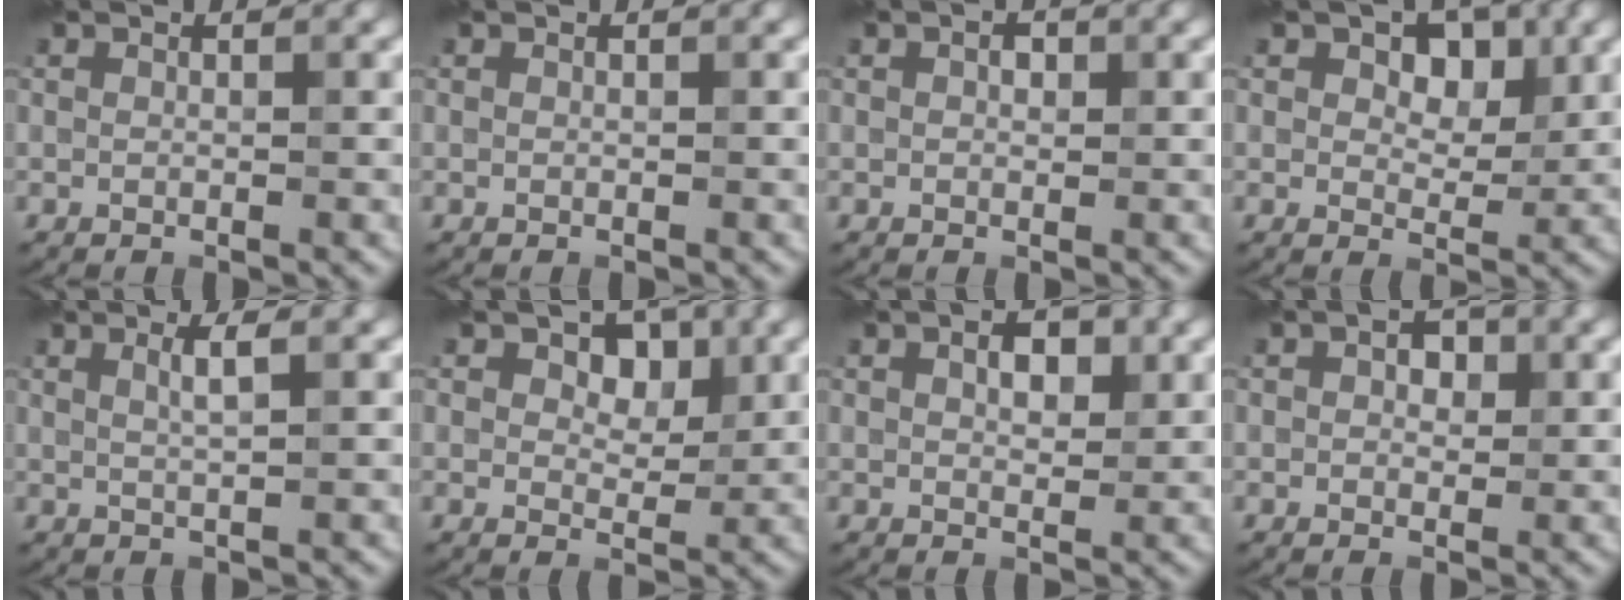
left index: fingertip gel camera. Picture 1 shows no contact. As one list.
[{"total": 0.0}, {"total": 1.0, "force": [0.2, 0.7, 0.7], "torque": [-0.011, 0.001, 0.001]}, {"total": 4.2, "force": [1.5, 2.7, 2.7], "torque": [-0.040, -0.004, 0.014]}, {"total": 1.9, "force": [0.7, 0.5, 1.7], "torque": [-0.027, 0.001, 0.008]}, {"total": 3.8, "force": [1.5, 2.6, 2.4], "torque": [-0.036, -0.001, 0.011]}, {"total": 2.6, "force": [1.0, 1.5, 1.9], "torque": [-0.030, 0.003, 0.017]}, {"total": 2.1, "force": [0.6, 1.4, 1.4], "torque": [-0.017, 0.002, 0.007]}]